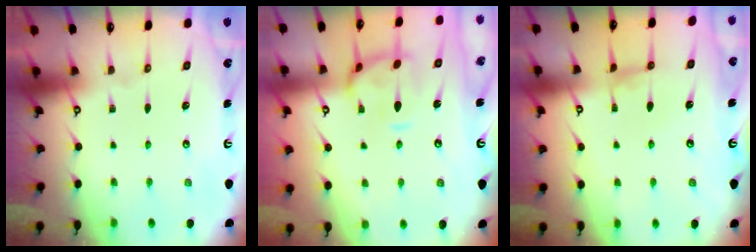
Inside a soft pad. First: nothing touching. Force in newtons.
{"total": 1.9, "press": 1.8, "slide": 0.4}
{"total": 1.5, "press": 1.3, "slide": 0.8}